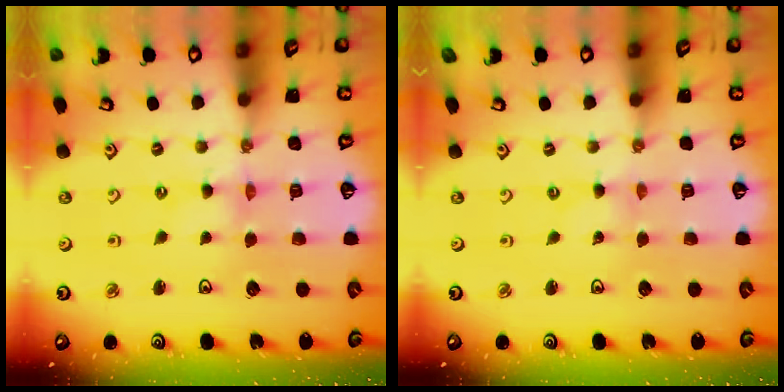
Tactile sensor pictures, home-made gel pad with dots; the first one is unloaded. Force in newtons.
{"total": 0.0}